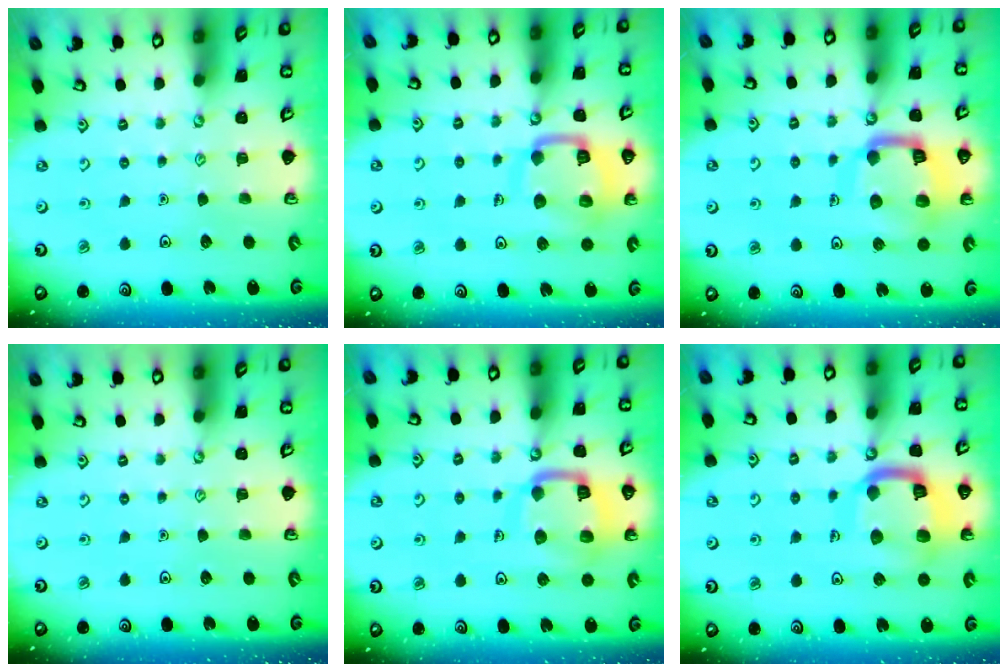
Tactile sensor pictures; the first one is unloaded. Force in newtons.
{"total": 13.4, "press": 13.4, "slide": 1.4}
{"total": 15.2, "press": 15.2, "slide": 1.5}
{"total": 0.0}
{"total": 14.7, "press": 14.6, "slide": 1.6}
{"total": 16.5, "press": 16.4, "slide": 1.8}